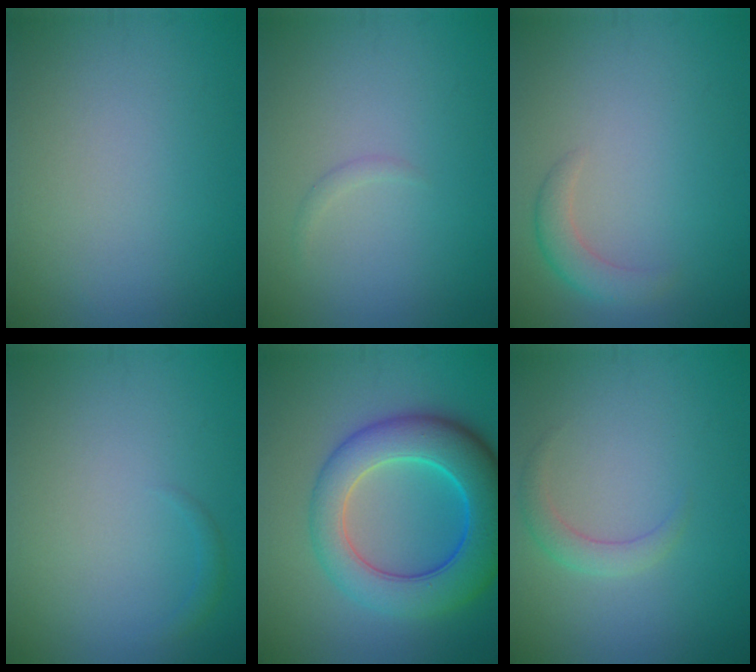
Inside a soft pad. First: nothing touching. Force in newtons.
{"total": 0.6, "press": 0.6, "slide": 0.1}
{"total": 2.1, "press": 2.1, "slide": 0.2}
{"total": 0.7, "press": 0.7, "slide": 0.1}
{"total": 9.4, "press": 9.4, "slide": 0.4}
{"total": 1.7, "press": 1.7, "slide": 0.0}